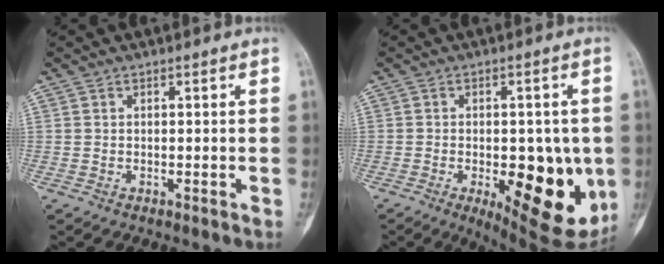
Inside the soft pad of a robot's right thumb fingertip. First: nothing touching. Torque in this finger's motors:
{"motor_torque": [-0.26, 0.89, 0.76, 0.38, 0.03]}